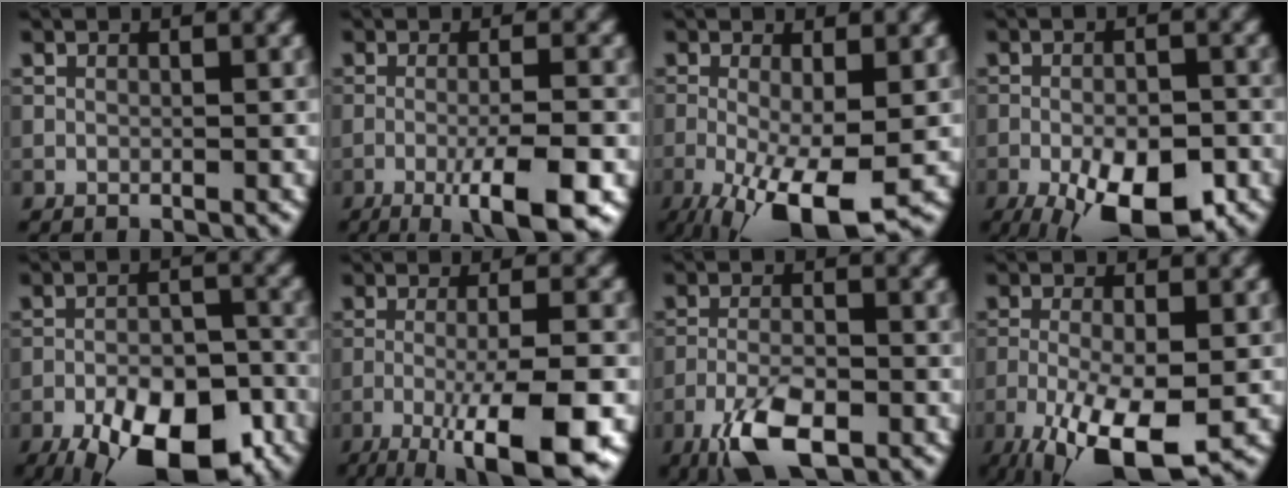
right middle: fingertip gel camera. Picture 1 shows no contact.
{"total": 6.8, "force": [-2.9, 1.3, 6.0], "torque": [-0.089, 0.003, -0.045]}
{"total": 8.4, "force": [-3.2, 2.4, 7.4], "torque": [-0.140, -0.019, -0.048]}
{"total": 11.0, "force": [-5.8, 4.3, 8.3], "torque": [-0.112, -0.022, -0.087]}
{"total": 13.0, "force": [-8.4, 5.3, 8.5], "torque": [-0.145, -0.030, -0.131]}
{"total": 10.8, "force": [-5.0, 2.5, 9.3], "torque": [-0.137, -0.006, -0.078]}
{"total": 6.4, "force": [-3.8, 2.3, 4.6], "torque": [-0.091, -0.004, -0.075]}
{"total": 8.8, "force": [-4.2, 2.7, 7.2], "torque": [-0.139, -0.015, -0.070]}